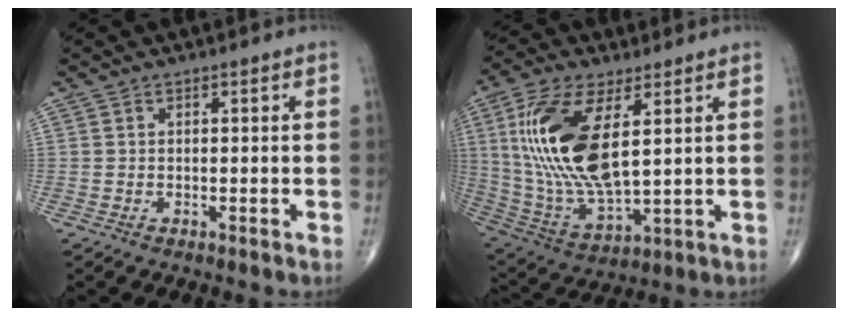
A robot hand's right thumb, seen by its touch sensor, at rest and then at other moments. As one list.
[{"total": 20.6, "force": [4.8, 8.8, 18.0], "torque": [-0.376, -0.025, 0.098]}]